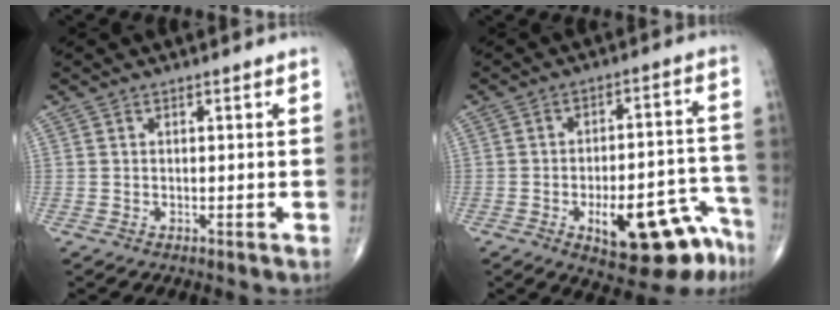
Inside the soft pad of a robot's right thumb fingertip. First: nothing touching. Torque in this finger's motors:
{"motor_torque": [1.78, 1.51, 0.76, -0.95, 0.27]}